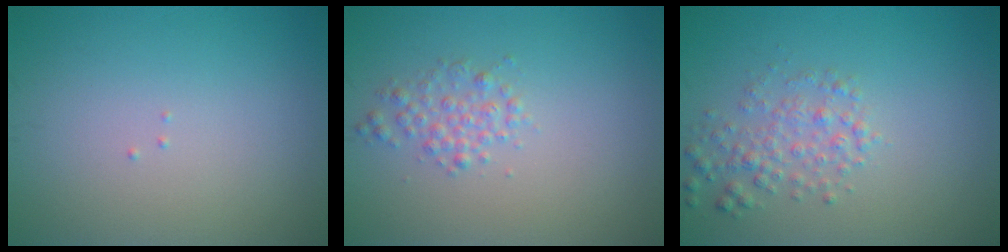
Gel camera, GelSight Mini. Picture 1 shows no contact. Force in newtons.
{"total": 1.8, "press": 1.8, "slide": 0.0}
{"total": 2.5, "press": 2.5, "slide": 0.1}